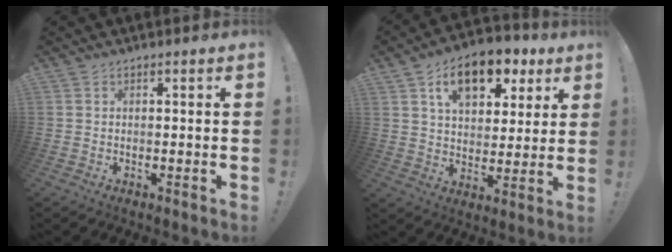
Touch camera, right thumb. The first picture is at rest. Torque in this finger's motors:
{"motor_torque": [1.81, 1.82, 0.36, 0.23, 0.36]}